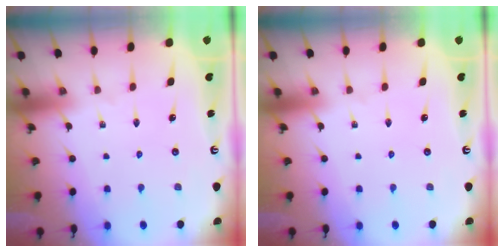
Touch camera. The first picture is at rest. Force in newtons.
{"total": 0.0}